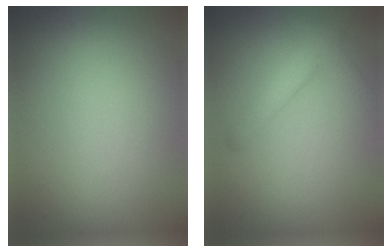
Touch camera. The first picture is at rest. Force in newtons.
{"total": 2.7, "press": 2.7, "slide": 0.2}